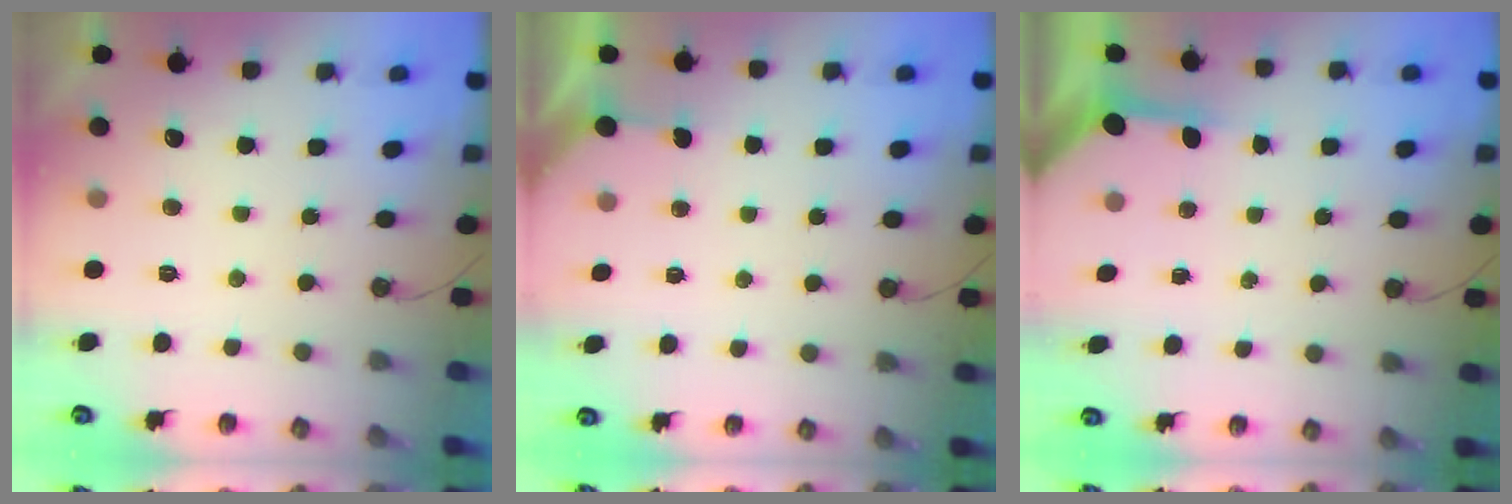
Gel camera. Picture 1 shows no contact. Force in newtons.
{"total": 1.6, "press": 1.6, "slide": 0.3}
{"total": 3.6, "press": 3.5, "slide": 0.5}